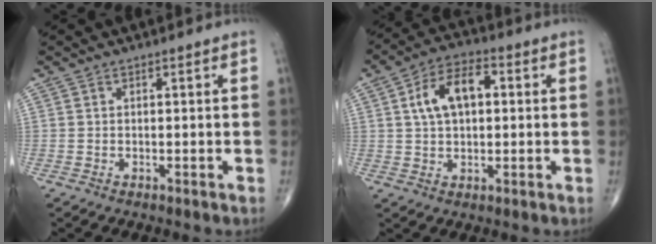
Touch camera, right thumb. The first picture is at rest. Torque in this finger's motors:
{"motor_torque": [-0.48, 1.06, 0.08, 0.01, 0.29]}